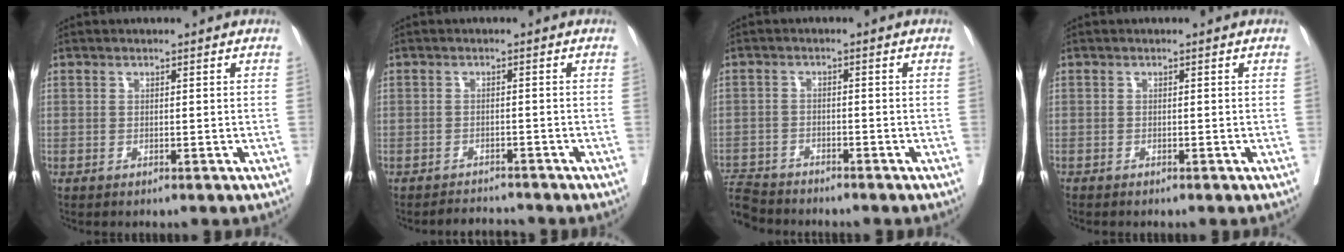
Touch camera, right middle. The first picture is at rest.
{"total": 2.4, "force": [-2.4, 0.0, -0.4], "torque": [0.006, -0.013, -0.035]}
{"total": 6.6, "force": [-6.5, 1.3, 0.5], "torque": [-0.014, -0.005, -0.121]}
{"total": 0.5, "force": [-0.5, 0.1, 0.1], "torque": [-0.008, -0.002, -0.015]}